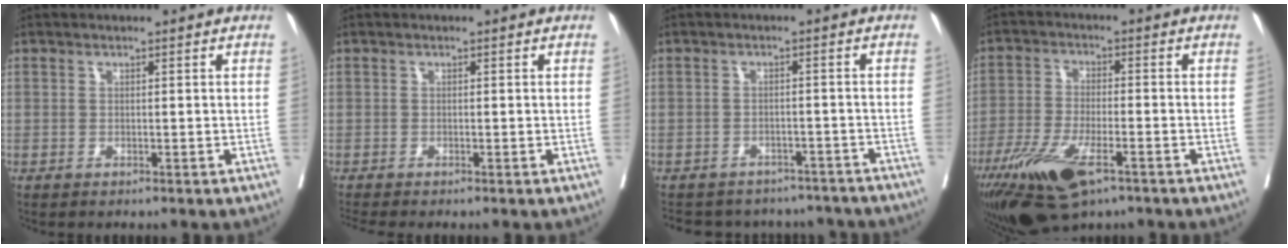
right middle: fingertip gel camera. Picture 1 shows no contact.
{"total": 1.5, "force": [-1.4, -0.6, 0.2], "torque": [-0.010, -0.007, -0.029]}
{"total": 15.2, "force": [-13.6, 5.9, 3.4], "torque": [-0.074, 0.010, -0.153]}
{"total": 12.4, "force": [-7.1, 3.6, 9.4], "torque": [-0.182, -0.025, -0.123]}